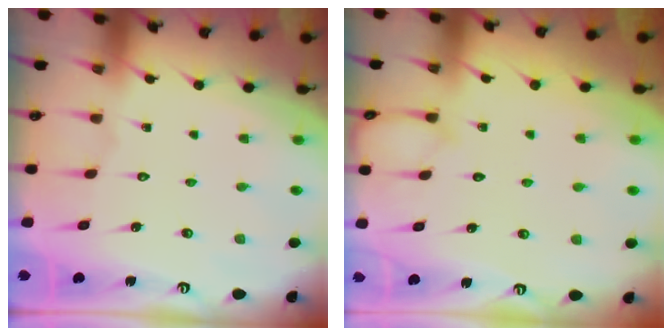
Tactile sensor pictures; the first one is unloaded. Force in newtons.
{"total": 3.3, "press": 3.3, "slide": 0.3}